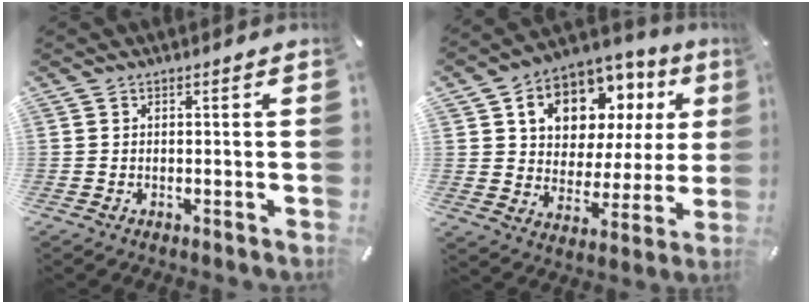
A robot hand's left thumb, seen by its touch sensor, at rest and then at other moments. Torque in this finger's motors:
{"motor_torque": [2.13, 2.07, 1.61, -1.16, 0.23]}